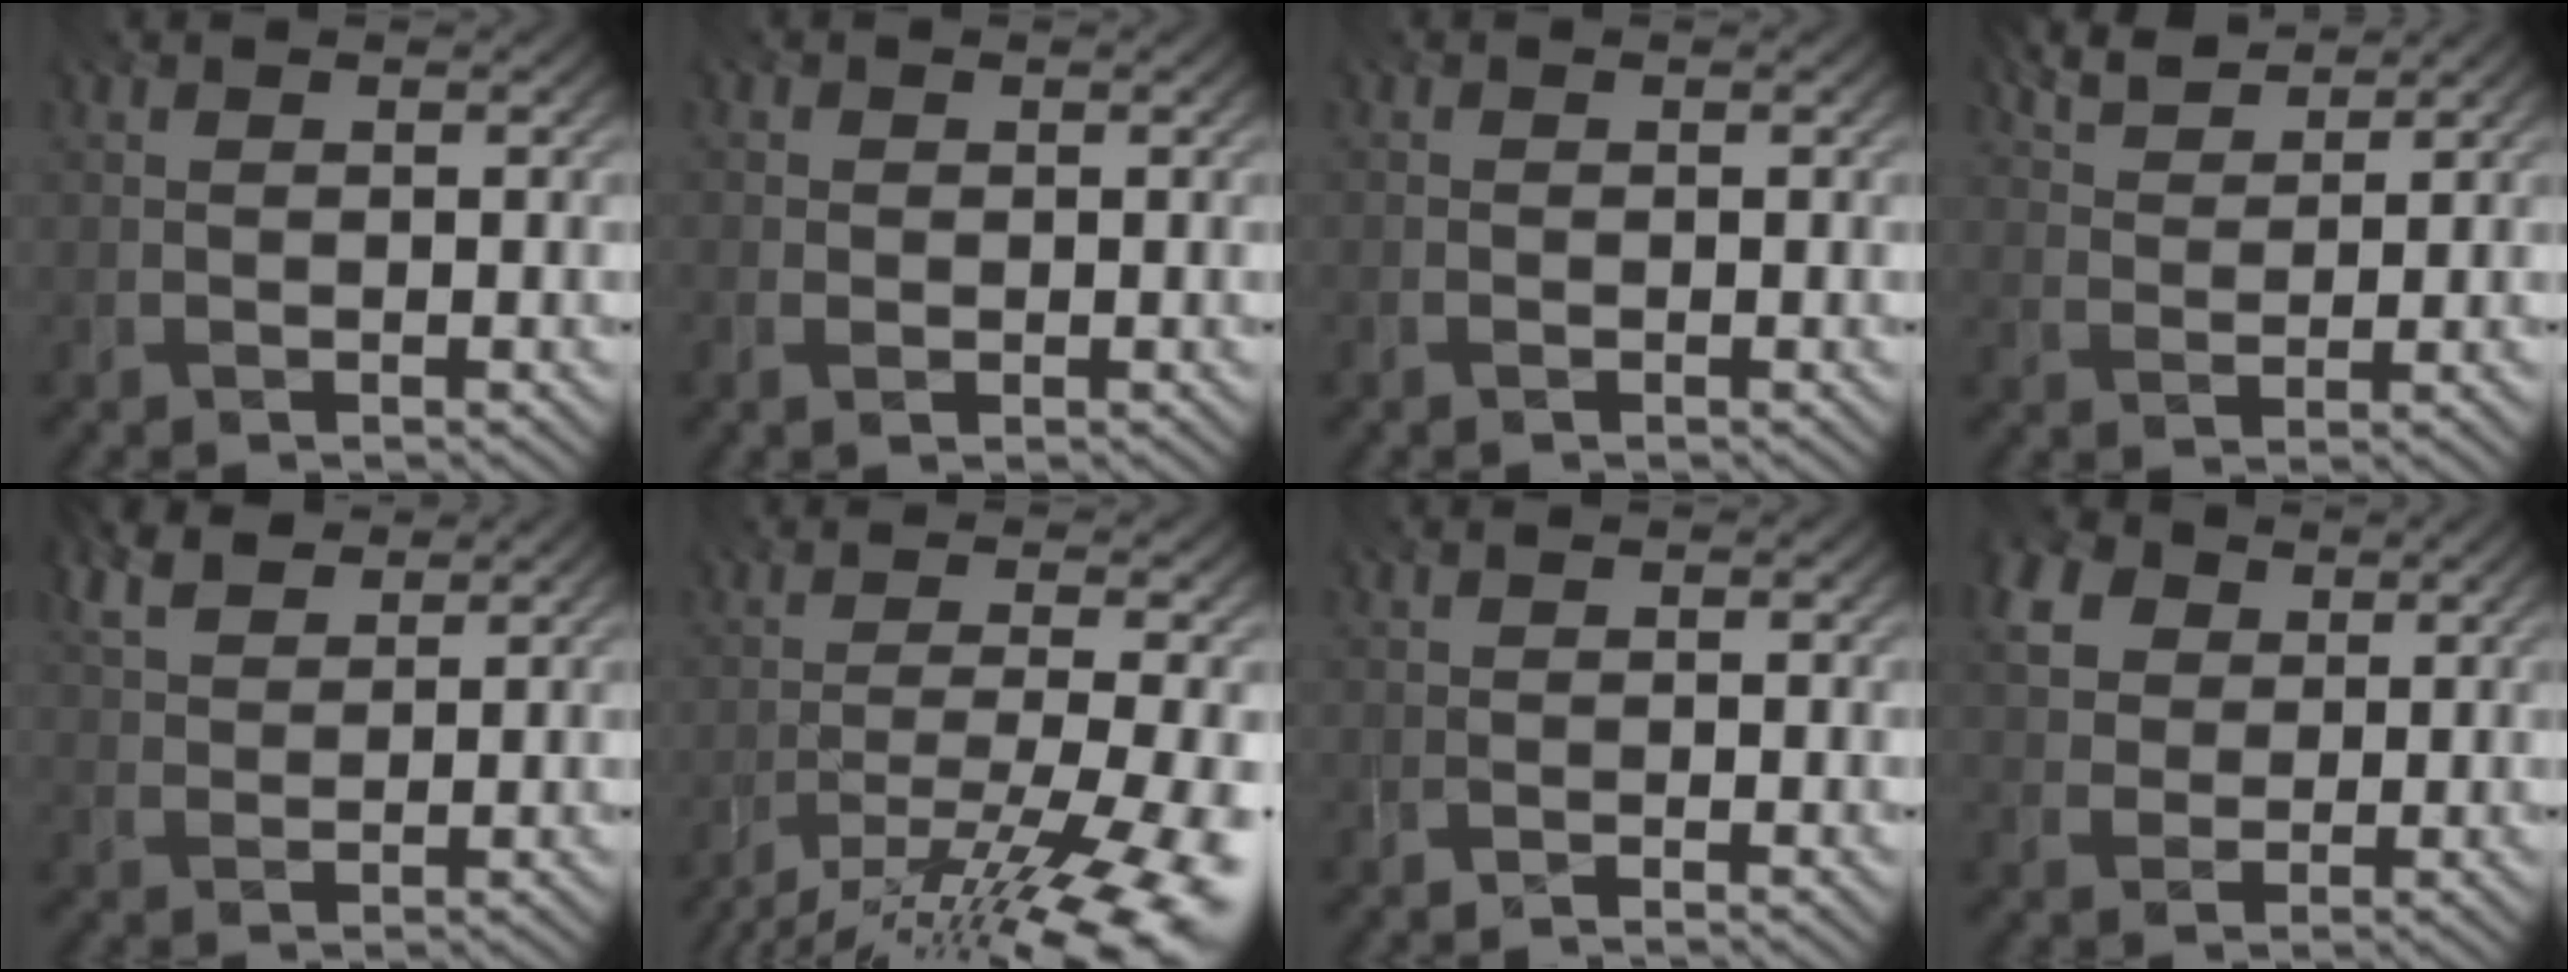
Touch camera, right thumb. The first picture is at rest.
{"total": 1.1, "force": [-0.6, 0.8, 0.4], "torque": [-0.010, -0.001, -0.015]}
{"total": 0.8, "force": [-0.7, 0.4, 0.2], "torque": [-0.003, -0.001, -0.016]}
{"total": 4.4, "force": [3.8, 0.6, 2.2], "torque": [-0.051, 0.002, 0.072]}
{"total": 5.2, "force": [4.1, 1.6, 2.8], "torque": [-0.072, 0.004, 0.075]}
{"total": 13.7, "force": [-8.0, 0.7, 11.1], "torque": [-0.147, 0.000, -0.131]}
{"total": 0.8, "force": [-0.2, -0.7, 0.2], "torque": [-0.004, 0.006, -0.009]}
{"total": 5.5, "force": [2.4, 4.0, 2.9], "torque": [-0.089, 0.011, 0.038]}